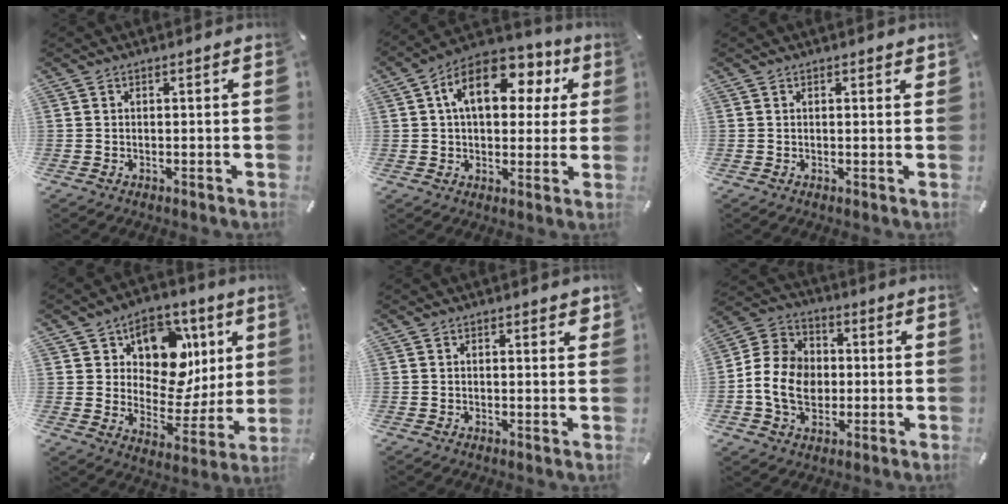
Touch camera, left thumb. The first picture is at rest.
{"total": 15.4, "force": [5.6, 9.5, 10.7], "torque": [-0.167, -0.006, 0.096]}
{"total": 0.9, "force": [0.4, 0.5, 0.6], "torque": [-0.003, -0.001, 0.006]}
{"total": 14.8, "force": [6.1, 11.2, 7.5], "torque": [-0.098, -0.042, 0.110]}
{"total": 1.8, "force": [0.9, 0.9, 1.2], "torque": [-0.009, -0.001, 0.011]}
{"total": 11.7, "force": [-1.5, 9.7, 6.2], "torque": [-0.135, 0.021, -0.027]}